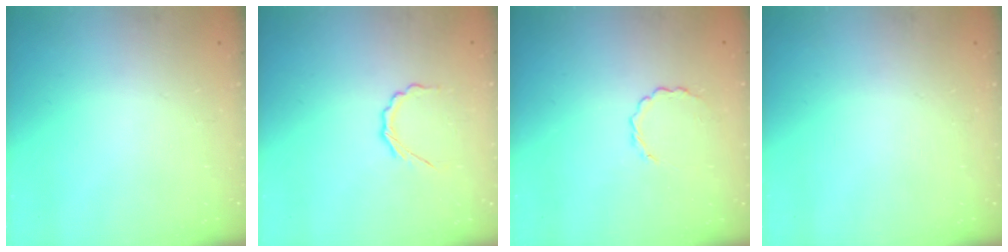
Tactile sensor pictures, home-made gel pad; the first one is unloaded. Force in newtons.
{"total": 4.2, "press": 4.0, "slide": 1.2}
{"total": 3.1, "press": 3.0, "slide": 1.1}
{"total": 0.0}